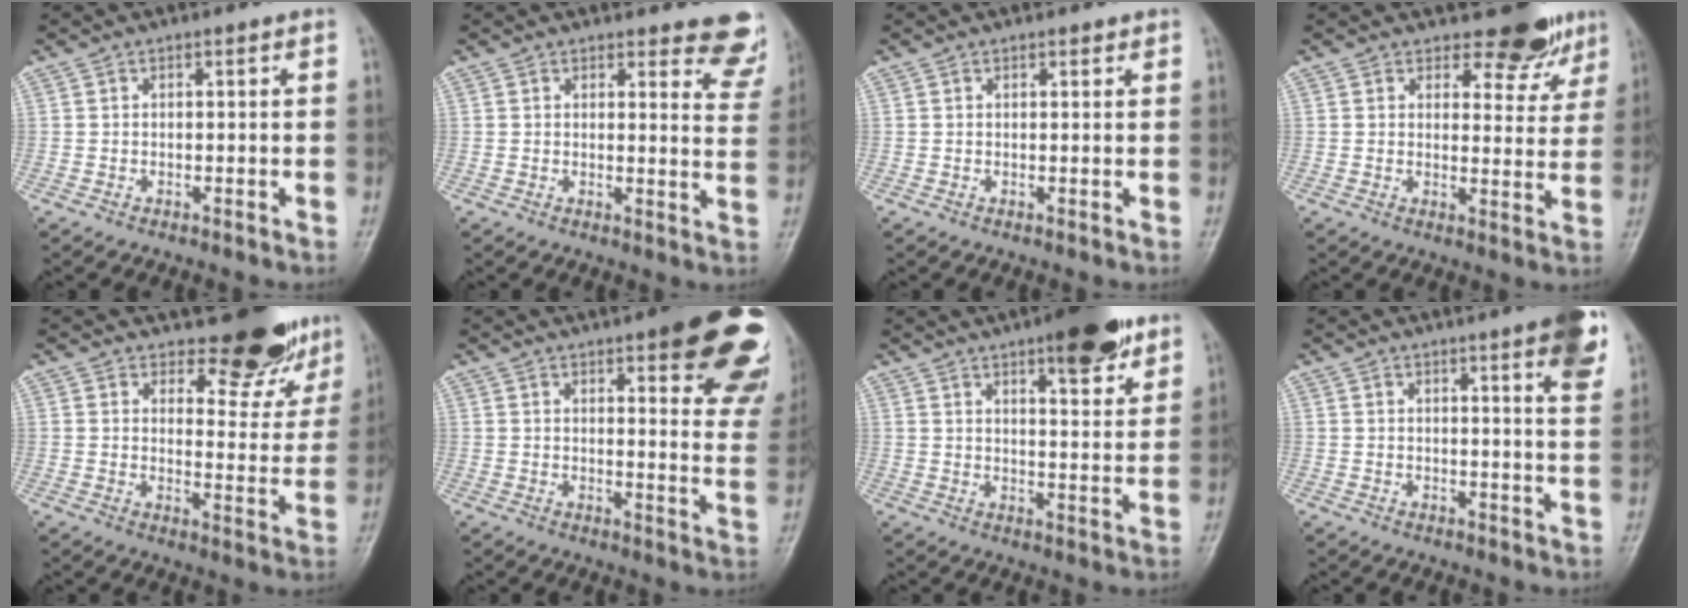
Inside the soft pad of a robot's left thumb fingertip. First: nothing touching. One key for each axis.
{"total": 9.3, "fx": 8.0, "fy": 2.9, "fz": 3.8, "tx": 0.000, "ty": -0.049, "tz": 0.067}
{"total": 1.3, "fx": 0.9, "fy": 0.6, "fz": 0.7, "tx": -0.006, "ty": -0.003, "tz": 0.009}
{"total": 8.1, "fx": 6.6, "fy": 4.0, "fz": 2.7, "tx": -0.001, "ty": -0.051, "tz": 0.078}
{"total": 11.9, "fx": 9.9, "fy": 4.6, "fz": 4.7, "tx": -0.025, "ty": -0.088, "tz": 0.124}
{"total": 23.2, "fx": 13.6, "fy": 6.2, "fz": 17.7, "tx": -0.170, "ty": -0.041, "tz": 0.157}
{"total": 13.3, "fx": 8.4, "fy": 4.0, "fz": 9.5, "tx": -0.101, "ty": -0.040, "tz": 0.116}
{"total": 10.9, "fx": 6.2, "fy": 1.6, "fz": 8.8, "tx": -0.094, "ty": -0.023, "tz": 0.068}